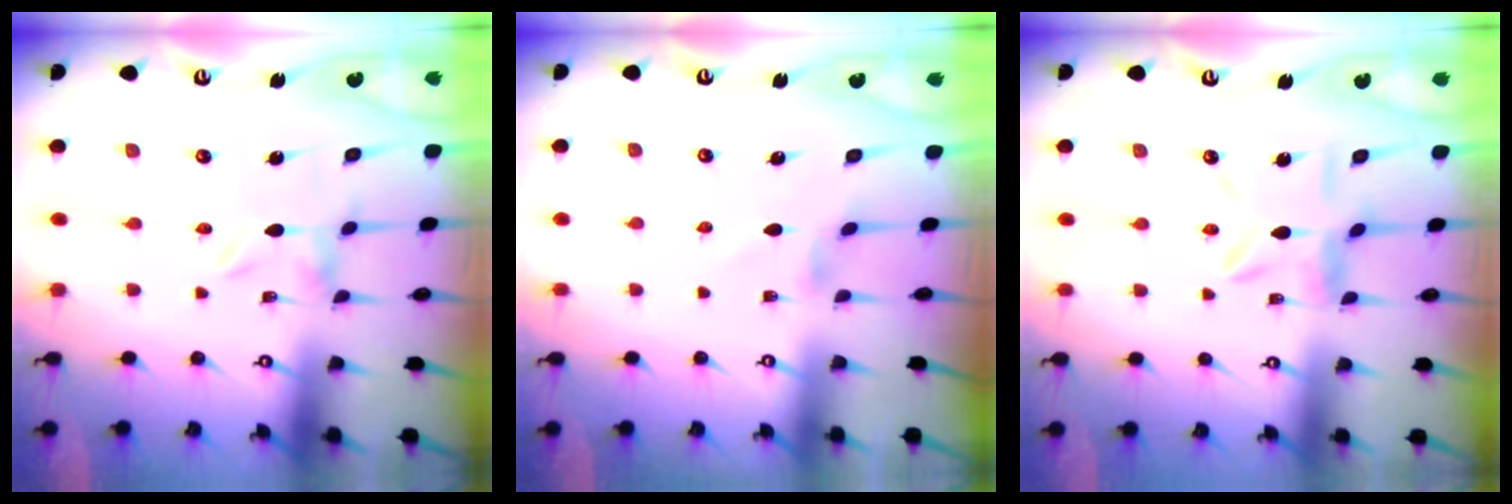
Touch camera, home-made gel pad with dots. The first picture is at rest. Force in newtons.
{"total": 3.0, "press": 2.9, "slide": 0.5}
{"total": 7.6, "press": 7.6, "slide": 0.6}